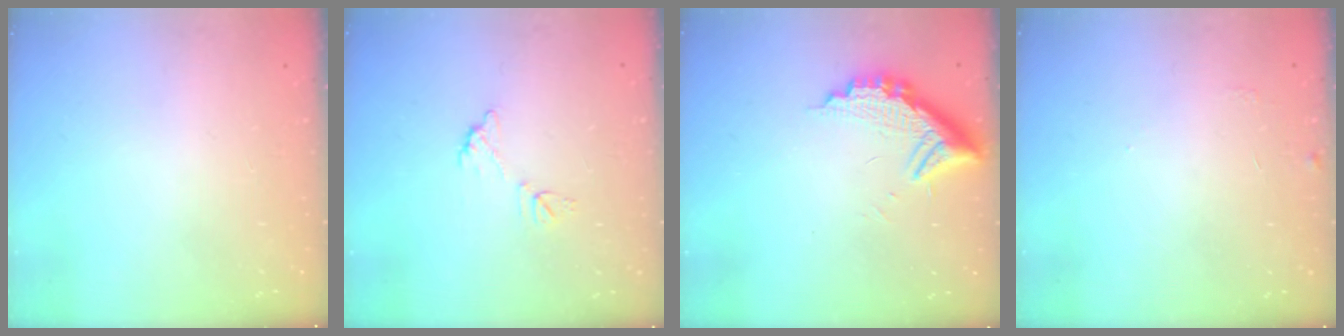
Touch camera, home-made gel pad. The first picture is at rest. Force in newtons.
{"total": 6.6, "press": 6.6, "slide": 0.3}
{"total": 11.9, "press": 11.9, "slide": 0.7}
{"total": 5.4, "press": 5.4, "slide": 0.4}